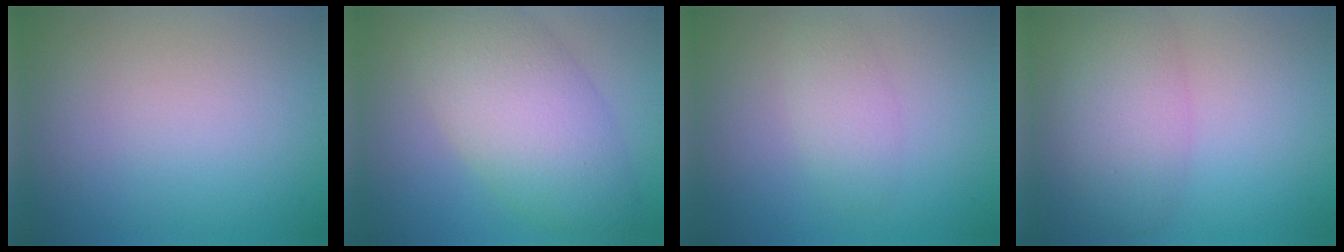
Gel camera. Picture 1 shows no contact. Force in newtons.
{"total": 8.1, "press": 8.1, "slide": 0.2}
{"total": 1.5, "press": 1.5, "slide": 0.0}
{"total": 5.0, "press": 5.0, "slide": 0.3}